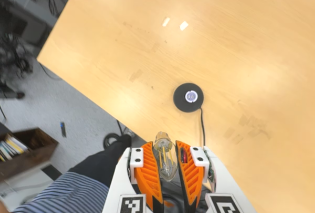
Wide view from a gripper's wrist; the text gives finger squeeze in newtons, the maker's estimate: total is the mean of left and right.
{"total": 20.9, "left": 24.4, "right": 17.4}